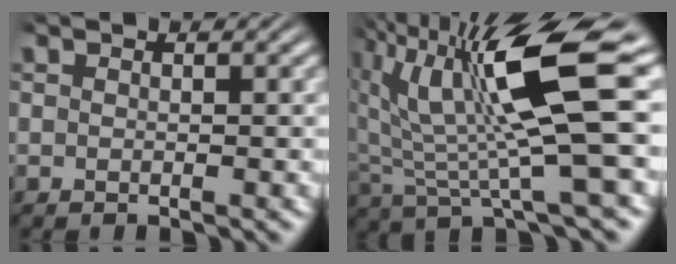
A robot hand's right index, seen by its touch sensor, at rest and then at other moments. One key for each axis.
{"total": 9.9, "fx": 1.2, "fy": 3.2, "fz": 9.3, "tx": -0.149, "ty": 0.005, "tz": 0.027}